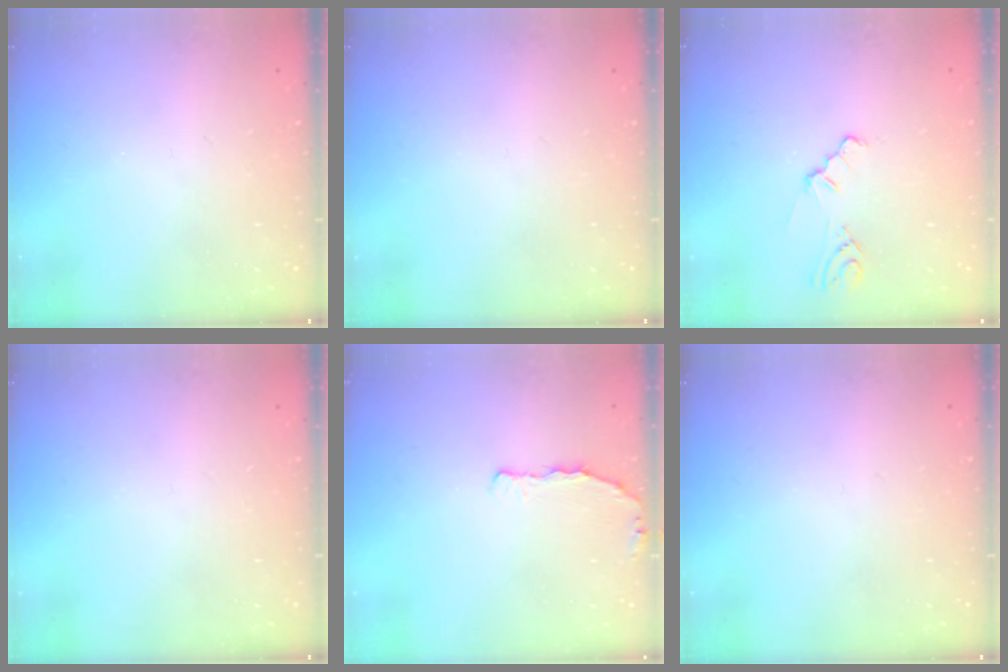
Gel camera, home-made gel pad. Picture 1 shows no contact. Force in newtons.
{"total": 0.0}
{"total": 2.8, "press": 2.8, "slide": 0.7}
{"total": 0.0}
{"total": 4.1, "press": 3.8, "slide": 1.6}
{"total": 0.0}